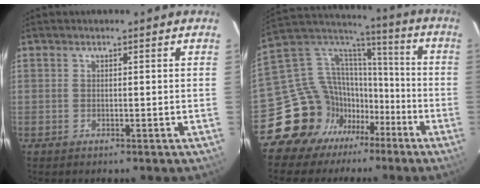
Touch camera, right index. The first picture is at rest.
{"total": 17.4, "force": [-11.2, 13.1, 2.8], "torque": [-0.083, 0.075, -0.188]}